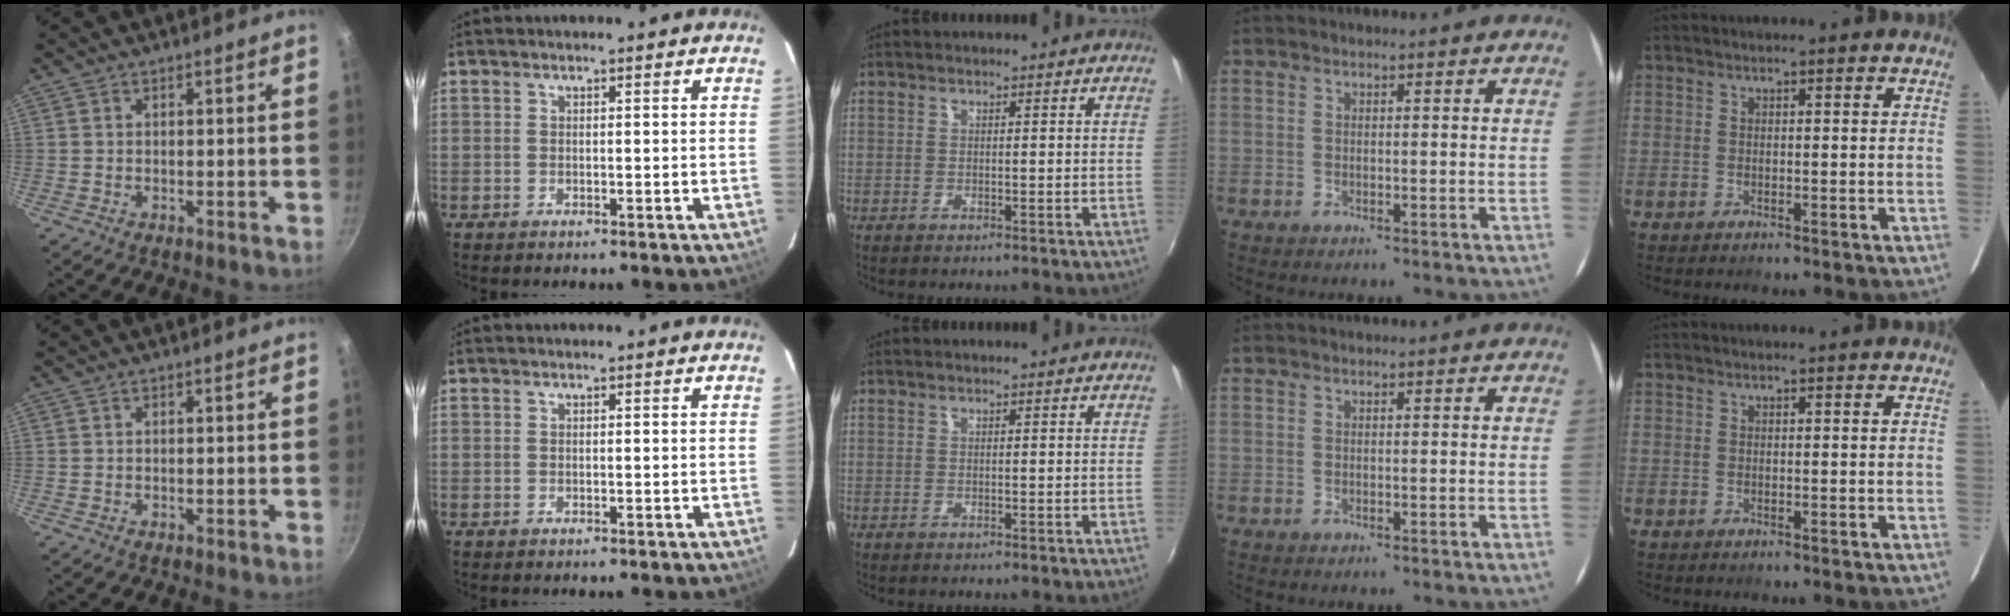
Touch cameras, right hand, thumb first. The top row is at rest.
{}